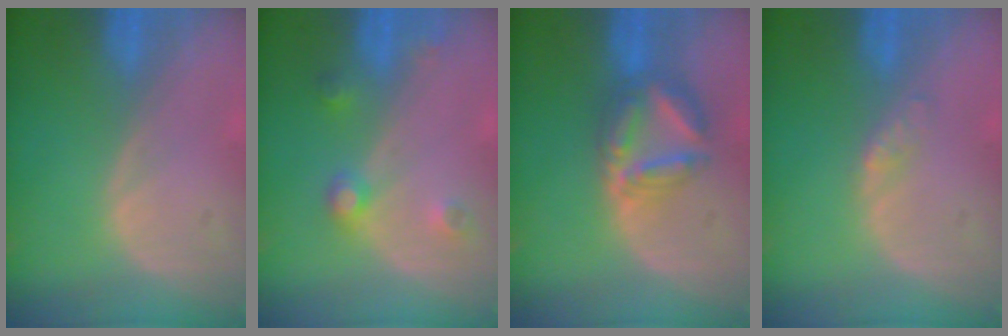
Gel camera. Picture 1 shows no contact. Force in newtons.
{"total": 3.7, "press": 3.4, "slide": 1.4}
{"total": 6.3, "press": 6.3, "slide": 0.4}
{"total": 1.7, "press": 1.7, "slide": 0.2}